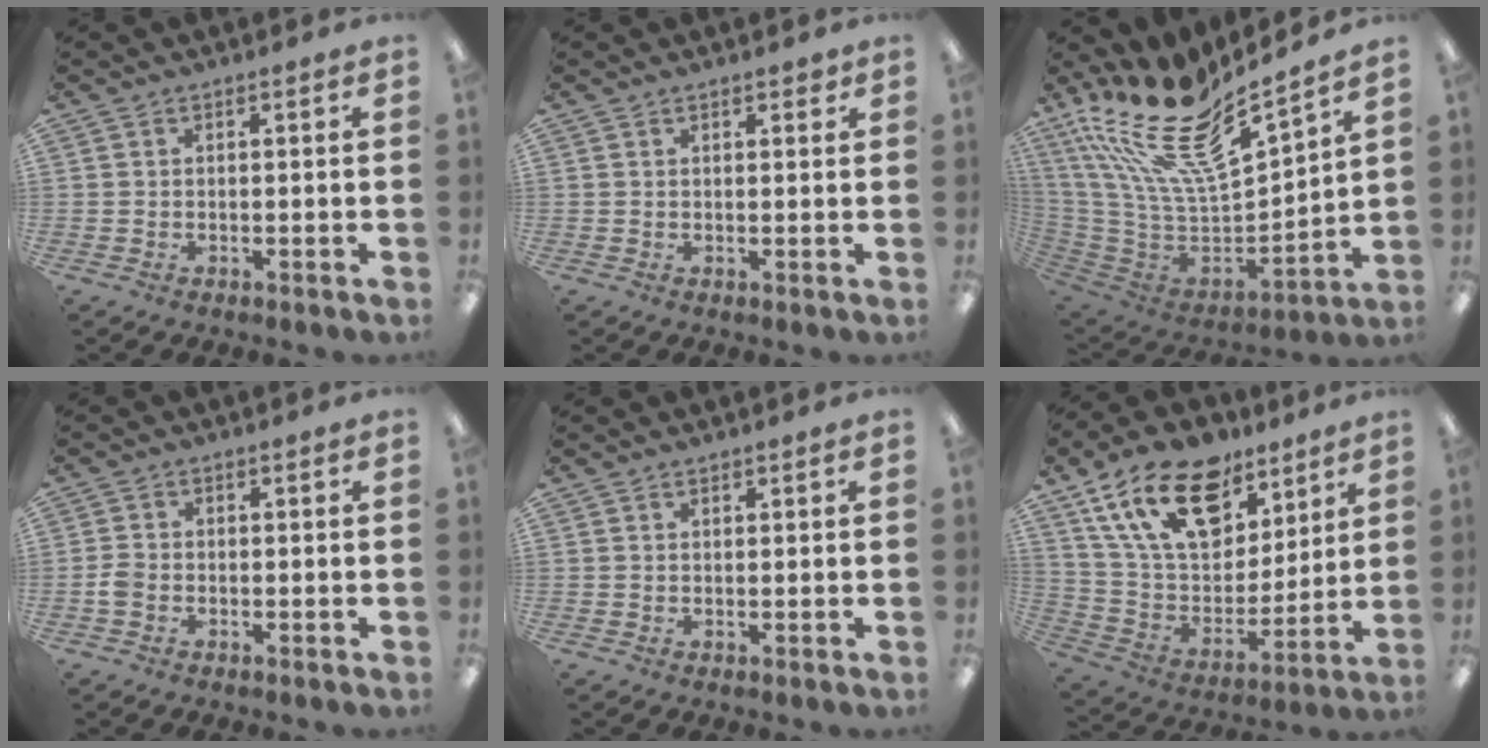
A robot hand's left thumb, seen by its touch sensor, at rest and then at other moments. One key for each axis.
{"total": 1.6, "fx": 1.3, "fy": 0.5, "fz": 0.7, "tx": -0.008, "ty": -0.004, "tz": 0.021}
{"total": 22.6, "fx": 15.9, "fy": 7.7, "fz": 14.0, "tx": -0.247, "ty": -0.114, "tz": 0.279}
{"total": 2.2, "fx": -0.8, "fy": 1.6, "fz": 1.4, "tx": -0.031, "ty": 0.001, "tz": -0.016}
{"total": 0.8, "fx": 0.7, "fy": 0.2, "fz": 0.2, "tx": -0.005, "ty": 0.000, "tz": 0.013}
{"total": 20.8, "fx": 12.2, "fy": 12.0, "fz": 11.8, "tx": -0.208, "ty": -0.055, "tz": 0.222}